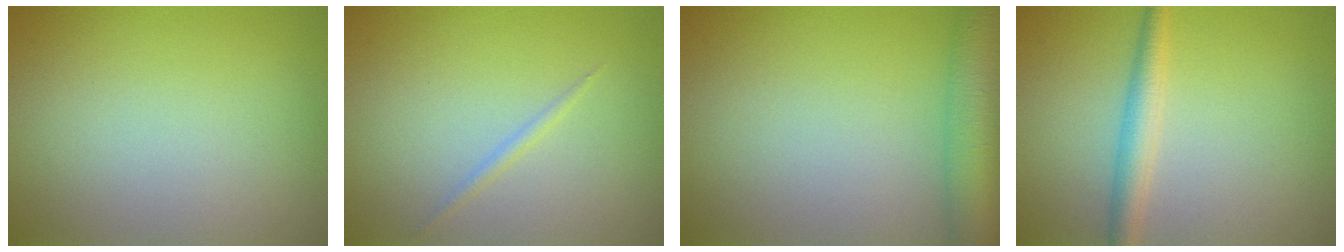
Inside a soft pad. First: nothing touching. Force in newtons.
{"total": 0.7, "press": 0.7, "slide": 0.0}
{"total": 6.9, "press": 6.9, "slide": 0.4}
{"total": 2.5, "press": 2.5, "slide": 0.0}